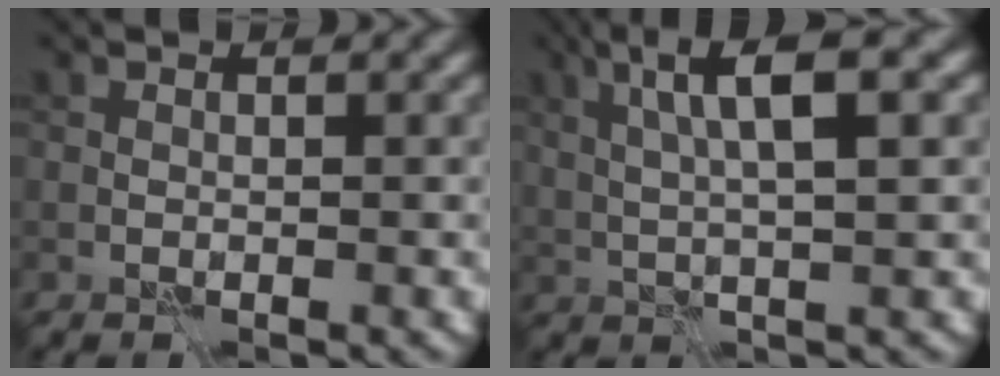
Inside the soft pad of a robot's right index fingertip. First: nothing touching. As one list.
[{"total": 6.3, "force": [2.2, 1.1, 5.8], "torque": [-0.105, 0.012, 0.037]}]